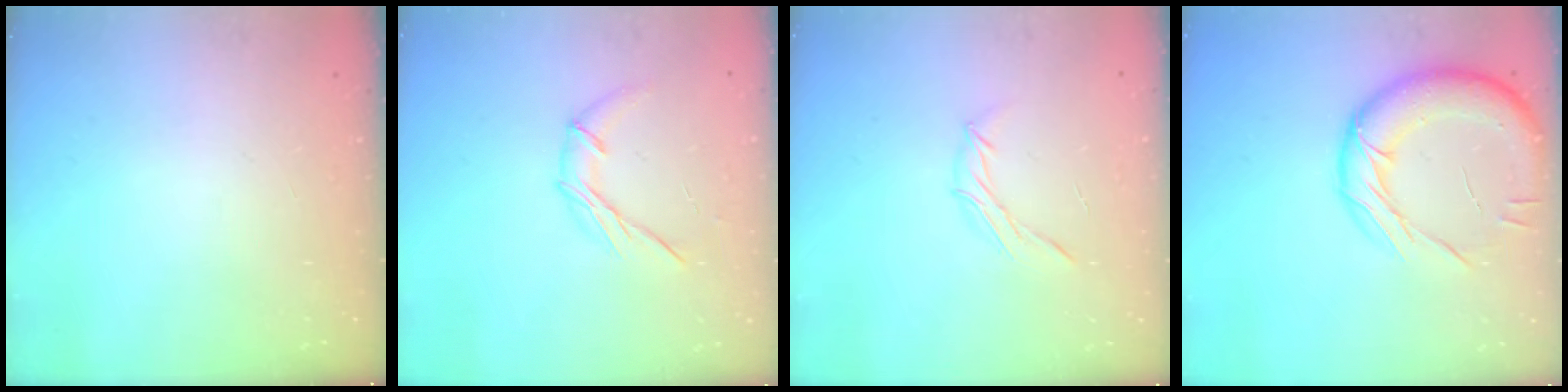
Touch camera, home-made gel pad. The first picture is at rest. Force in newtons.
{"total": 7.4, "press": 7.3, "slide": 0.8}
{"total": 6.6, "press": 6.5, "slide": 1.0}
{"total": 17.3, "press": 17.2, "slide": 1.6}